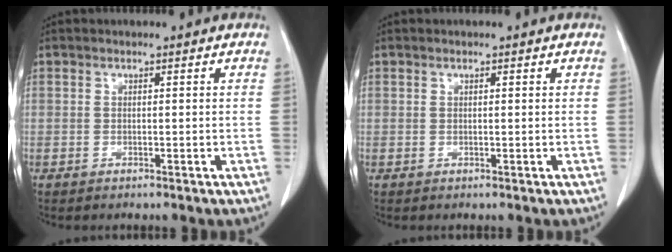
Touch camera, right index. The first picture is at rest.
{"total": 0.7, "force": [0.2, 0.3, 0.6], "torque": [-0.015, 0.002, 0.004]}